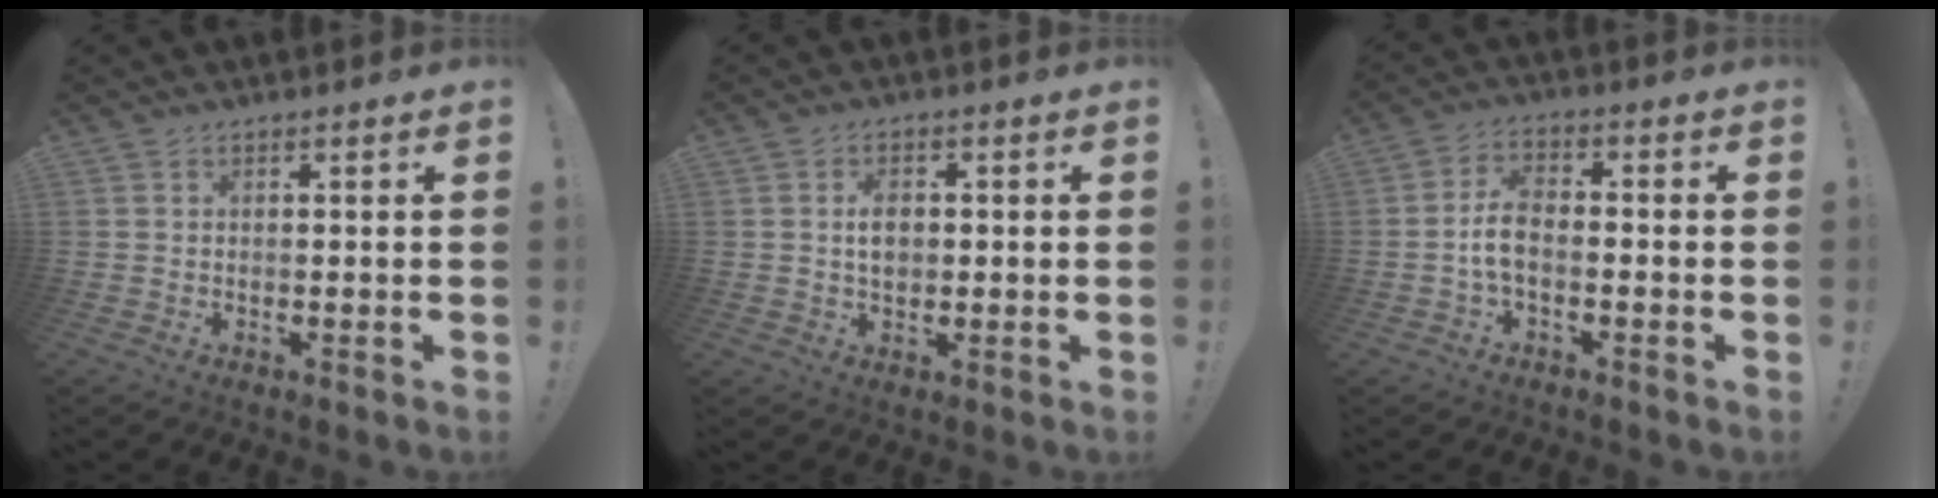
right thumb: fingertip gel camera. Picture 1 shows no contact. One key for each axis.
{"total": 4.5, "fx": 0.2, "fy": 3.1, "fz": 3.3, "tx": -0.033, "ty": -0.002, "tz": -0.003}
{"total": 6.6, "fx": -1.7, "fy": 3.2, "fz": 5.6, "tx": -0.113, "ty": 0.004, "tz": -0.030}